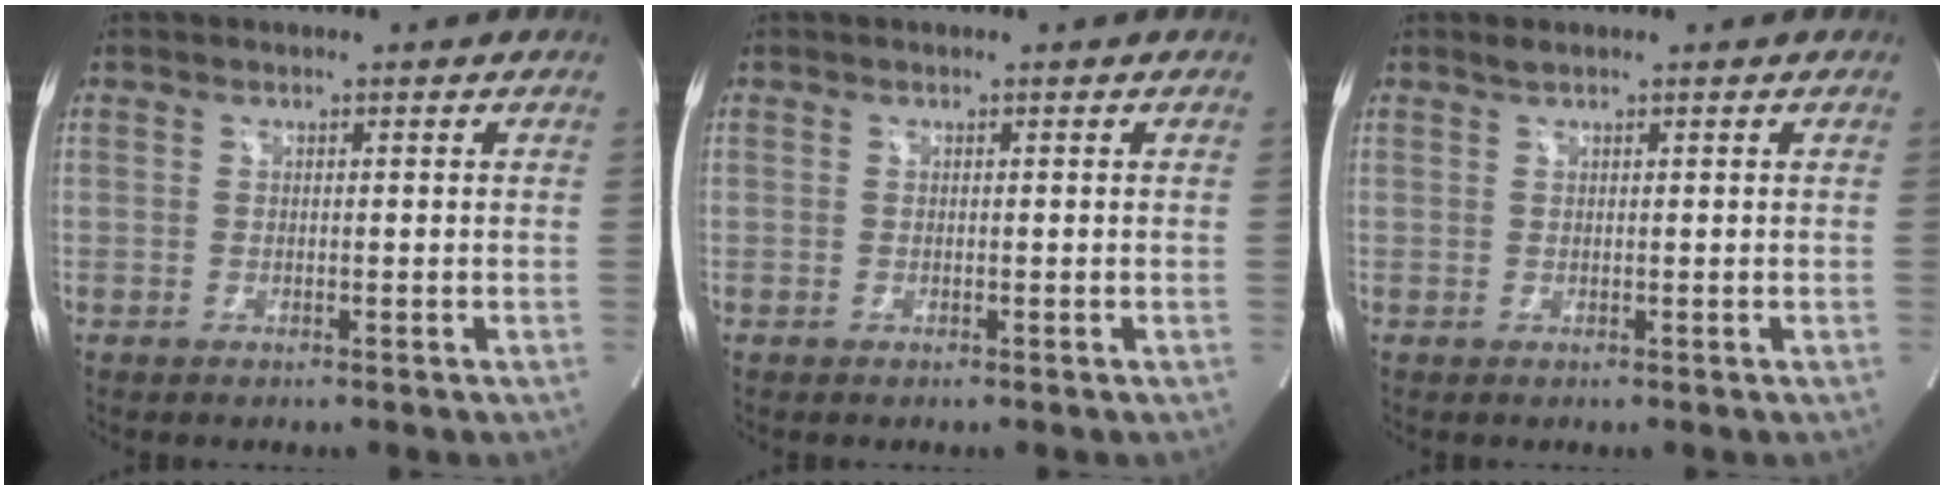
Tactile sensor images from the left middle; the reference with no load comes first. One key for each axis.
{"total": 0.0}
{"total": 0.7, "fx": 0.6, "fy": 0.0, "fz": 0.3, "tx": -0.012, "ty": 0.004, "tz": 0.015}